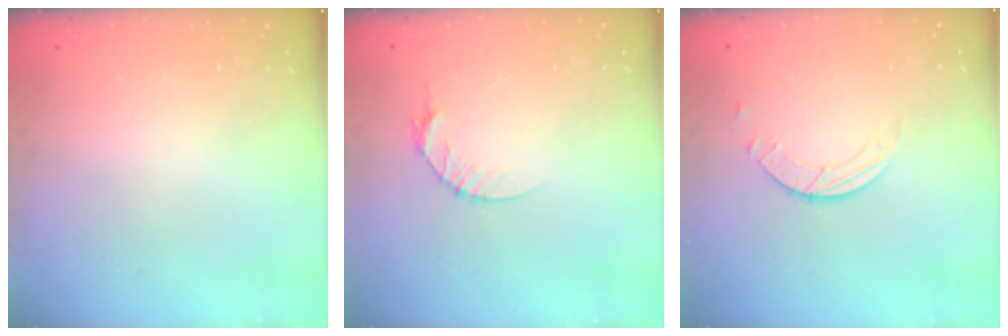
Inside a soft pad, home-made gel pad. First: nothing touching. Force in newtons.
{"total": 4.7, "press": 4.7, "slide": 0.6}
{"total": 2.6, "press": 2.6, "slide": 0.3}